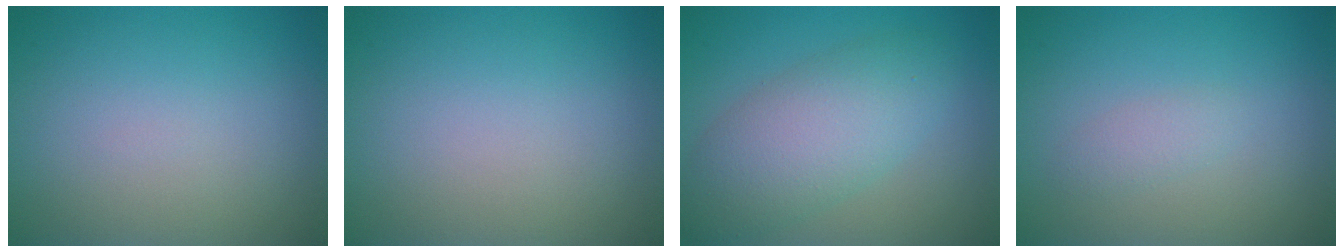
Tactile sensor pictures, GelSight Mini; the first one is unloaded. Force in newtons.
{"total": 0.0}
{"total": 6.0, "press": 6.0, "slide": 0.3}
{"total": 1.2, "press": 1.2, "slide": 0.1}